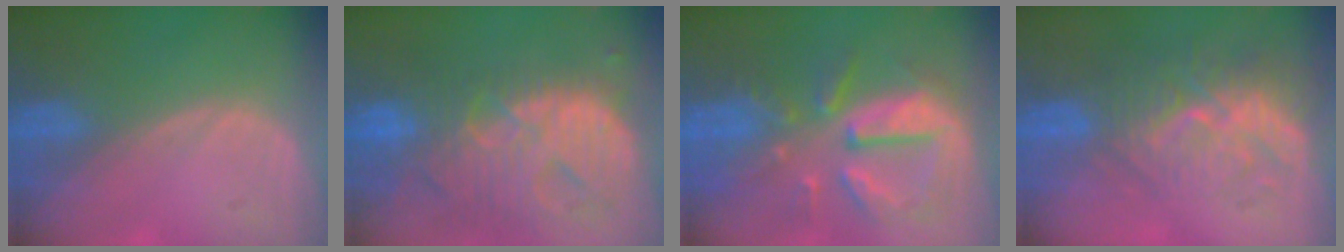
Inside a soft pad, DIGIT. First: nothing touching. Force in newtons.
{"total": 13.8, "press": 11.7, "slide": 7.3}
{"total": 10.9, "press": 9.5, "slide": 5.2}
{"total": 10.1, "press": 8.7, "slide": 5.1}